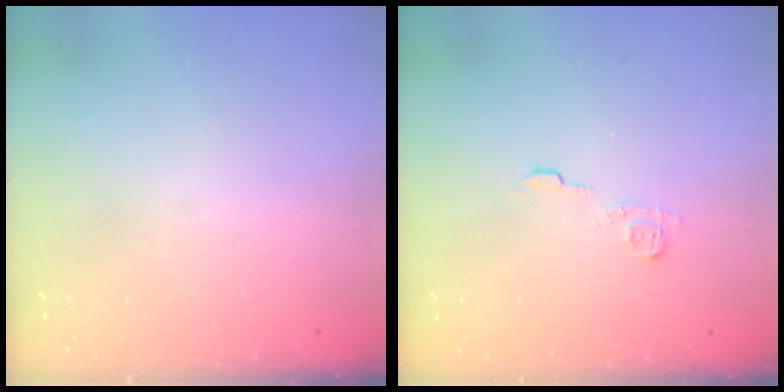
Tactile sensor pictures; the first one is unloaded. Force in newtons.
{"total": 6.0, "press": 6.0, "slide": 0.7}